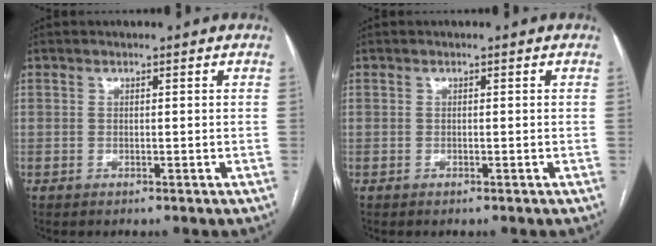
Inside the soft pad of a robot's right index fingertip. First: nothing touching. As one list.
[{"total": 0.0}]